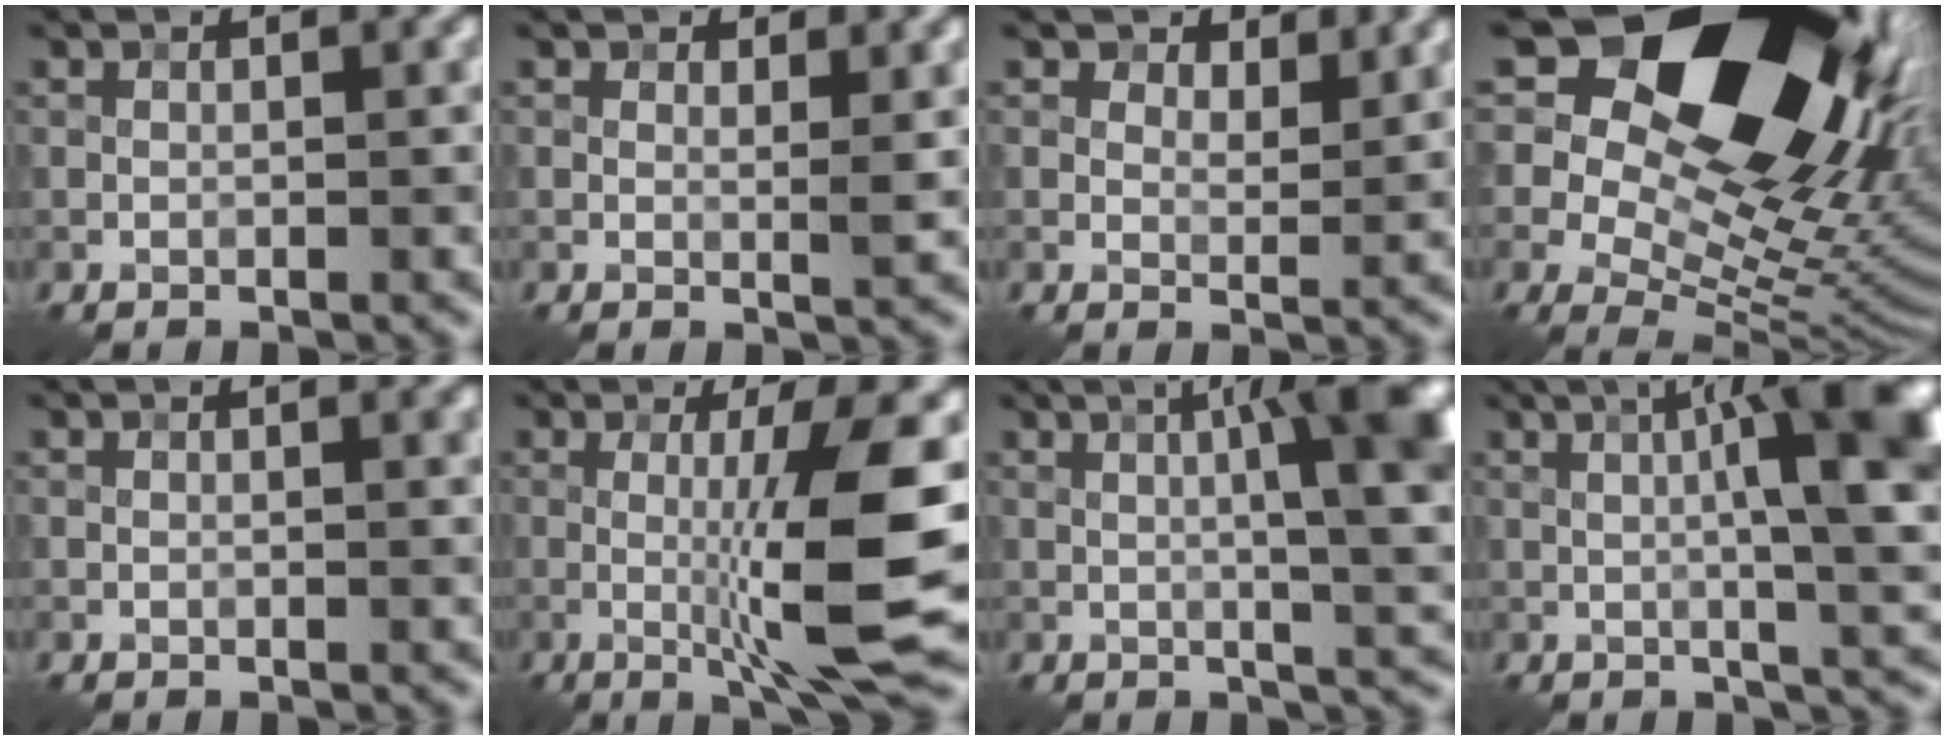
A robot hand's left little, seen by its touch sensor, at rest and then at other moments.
{"total": 1.3, "force": [0.9, 0.6, 0.7], "torque": [-0.009, -0.004, 0.013]}
{"total": 3.7, "force": [2.9, 1.9, 1.5], "torque": [-0.026, -0.012, 0.043]}
{"total": 22.5, "force": [10.6, 13.3, 14.8], "torque": [-0.263, 0.060, 0.189]}
{"total": 0.5, "force": [0.1, 0.1, 0.5], "torque": [-0.006, 0.001, 0.001]}
{"total": 9.0, "force": [-0.8, 1.2, 8.9], "torque": [-0.133, -0.013, -0.007]}
{"total": 9.7, "force": [1.9, 2.1, 9.2], "torque": [-0.110, 0.021, 0.026]}
{"total": 10.7, "force": [1.9, 2.1, 10.3], "torque": [-0.133, 0.018, 0.027]}